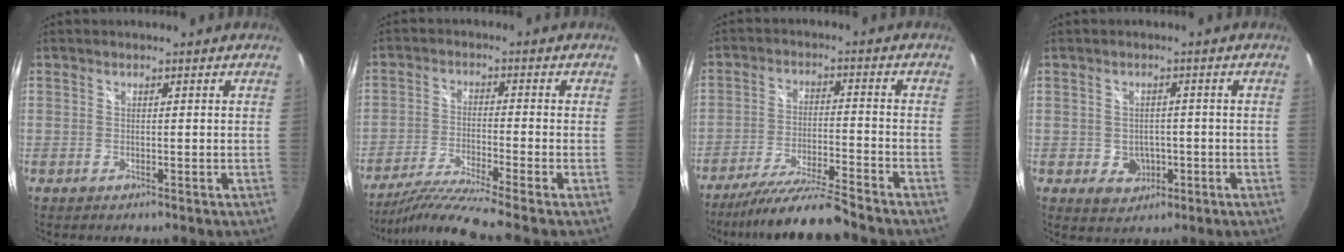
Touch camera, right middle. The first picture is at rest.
{"total": 9.2, "force": [-7.7, -2.2, 4.5], "torque": [-0.101, -0.019, -0.143]}
{"total": 11.8, "force": [-10.6, -1.1, 4.9], "torque": [-0.106, -0.017, -0.187]}
{"total": 4.7, "force": [-1.3, 4.1, 1.9], "torque": [-0.042, 0.001, -0.007]}